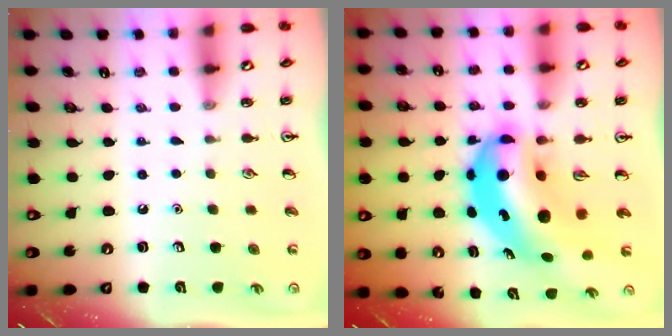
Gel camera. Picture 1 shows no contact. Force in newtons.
{"total": 12.0, "press": 11.5, "slide": 3.2}